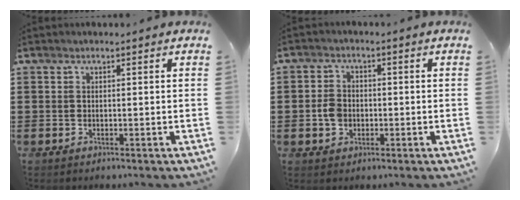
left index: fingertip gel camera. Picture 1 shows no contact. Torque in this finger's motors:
{"motor_torque": [0.73, 0.57, 0.32, 0.06]}